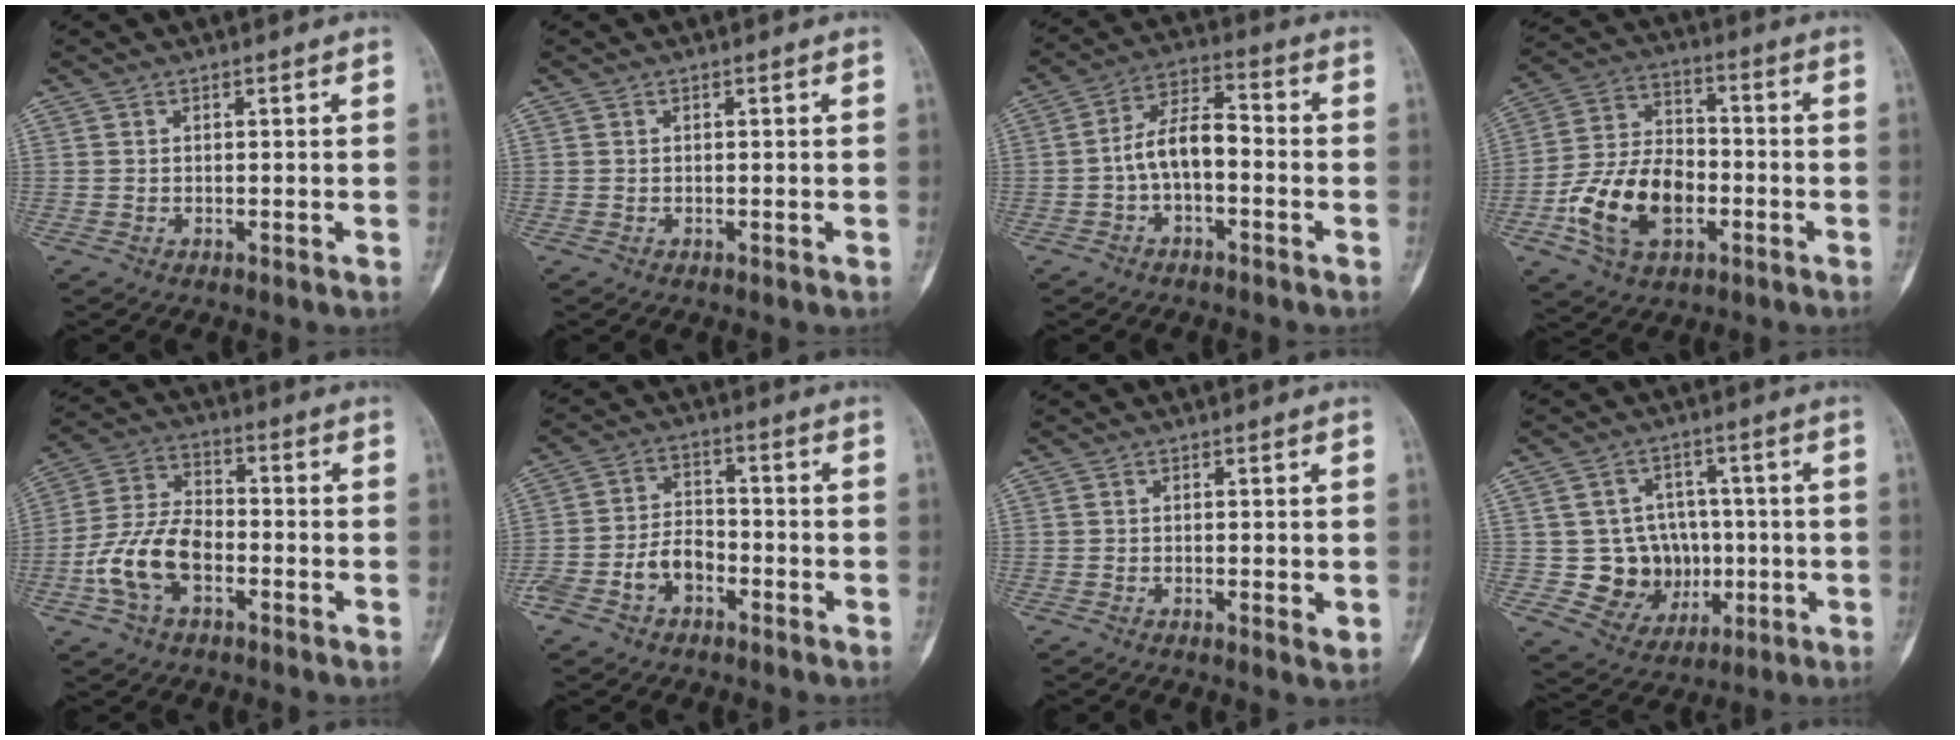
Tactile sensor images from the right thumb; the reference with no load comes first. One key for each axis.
{"total": 0.0}
{"total": 8.7, "fx": -1.8, "fy": 4.5, "fz": 7.2, "tx": -0.123, "ty": 0.042, "tz": -0.042}
{"total": 15.9, "fx": -5.0, "fy": 10.1, "fz": 11.3, "tx": -0.196, "ty": 0.030, "tz": -0.090}
{"total": 12.3, "fx": -4.0, "fy": 7.3, "fz": 9.0, "tx": -0.179, "ty": 0.035, "tz": -0.079}
{"total": 7.7, "fx": -3.4, "fy": 5.1, "fz": 4.8, "tx": -0.079, "ty": 0.036, "tz": -0.062}
{"total": 2.5, "fx": -0.3, "fy": 0.8, "fz": 2.3, "tx": -0.033, "ty": -0.005, "tz": -0.006}
{"total": 11.6, "fx": -1.1, "fy": 10.5, "fz": 4.8, "tx": -0.012, "ty": 0.017, "tz": 0.001}